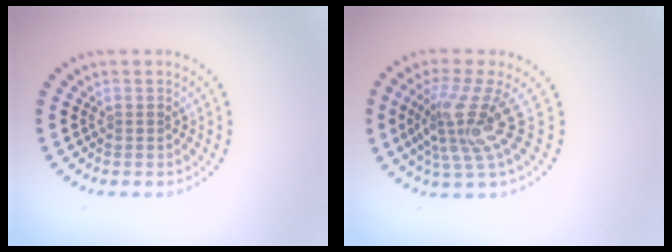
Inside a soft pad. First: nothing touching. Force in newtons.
{"total": 4.5, "press": 3.0, "slide": 3.4}